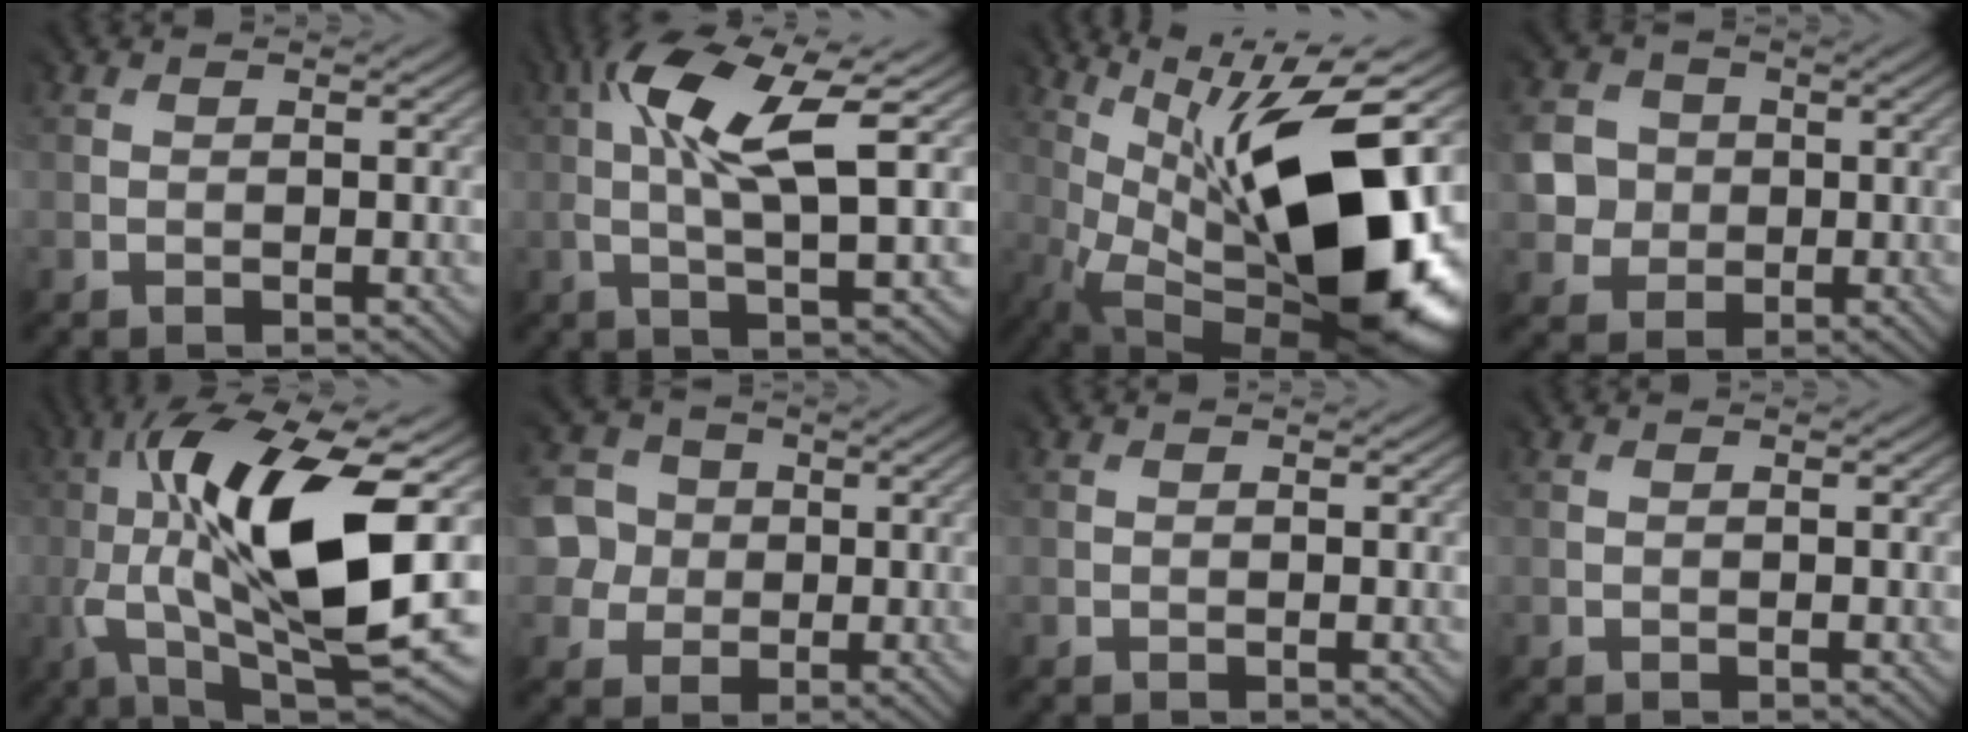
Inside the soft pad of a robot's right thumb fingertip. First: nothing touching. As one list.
[{"total": 11.0, "force": [2.8, 2.8, 10.2], "torque": [-0.201, 0.003, 0.050]}, {"total": 17.1, "force": [1.2, 6.7, 15.7], "torque": [-0.247, 0.007, 0.012]}, {"total": 5.3, "force": [-0.1, 5.2, 0.9], "torque": [-0.057, -0.009, -0.008]}, {"total": 18.0, "force": [0.0, 6.2, 16.9], "torque": [-0.309, 0.006, -0.008]}, {"total": 6.0, "force": [0.2, 5.9, 1.2], "torque": [-0.068, 0.002, -0.008]}, {"total": 0.0}, {"total": 0.0}]